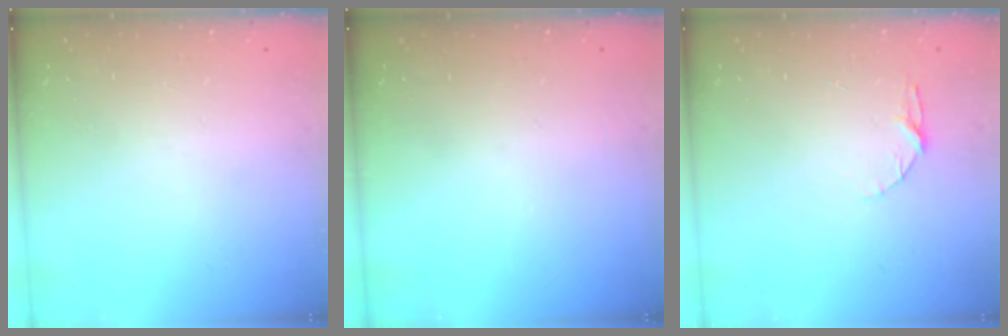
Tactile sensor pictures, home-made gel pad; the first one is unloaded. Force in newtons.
{"total": 0.0}
{"total": 5.2, "press": 5.2, "slide": 0.6}